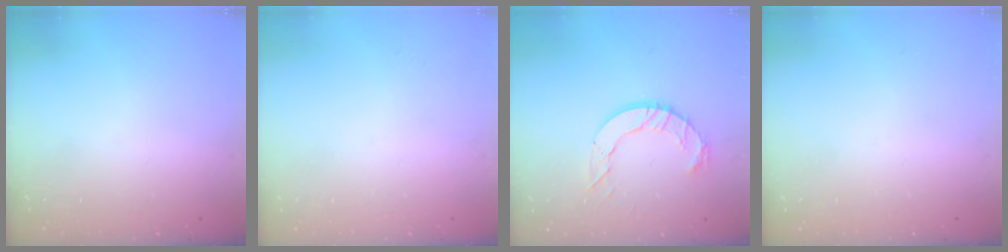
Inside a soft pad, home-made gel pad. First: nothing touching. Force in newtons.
{"total": 0.0}
{"total": 9.8, "press": 9.7, "slide": 1.1}
{"total": 0.0}